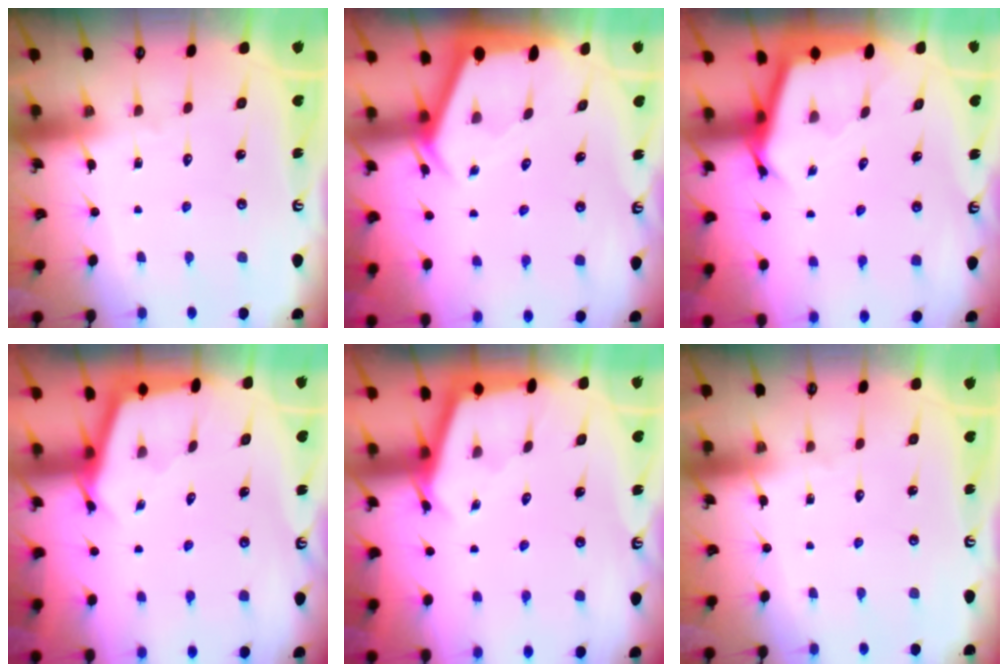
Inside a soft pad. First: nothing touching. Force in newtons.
{"total": 2.5, "press": 2.5, "slide": 0.2}
{"total": 2.7, "press": 2.7, "slide": 0.1}
{"total": 2.4, "press": 2.4, "slide": 0.2}
{"total": 2.9, "press": 2.9, "slide": 0.3}
{"total": 0.0}